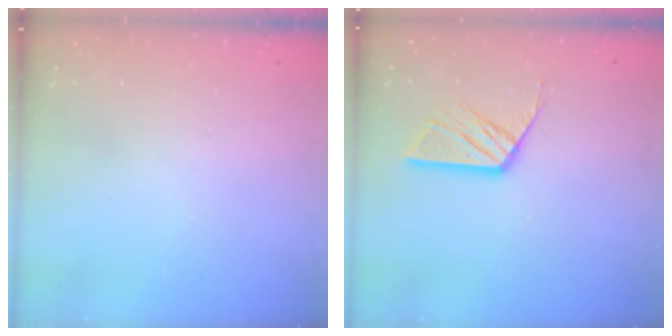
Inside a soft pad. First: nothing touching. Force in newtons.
{"total": 9.1, "press": 9.1, "slide": 0.4}